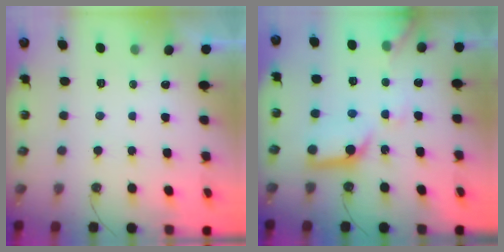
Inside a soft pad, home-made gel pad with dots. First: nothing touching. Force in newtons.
{"total": 13.4, "press": 13.3, "slide": 1.2}